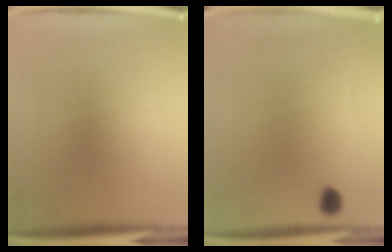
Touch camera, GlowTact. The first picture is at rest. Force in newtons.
{"total": 1.3}